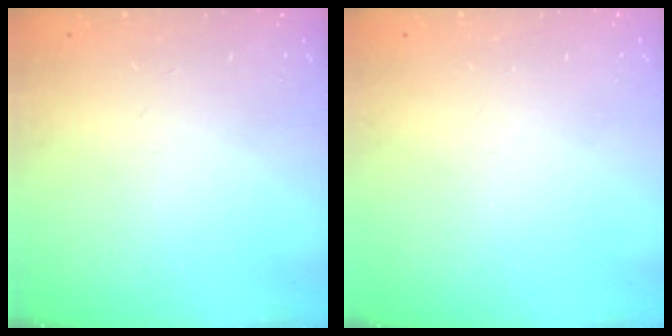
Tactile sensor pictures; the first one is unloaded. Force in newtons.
{"total": 0.0}